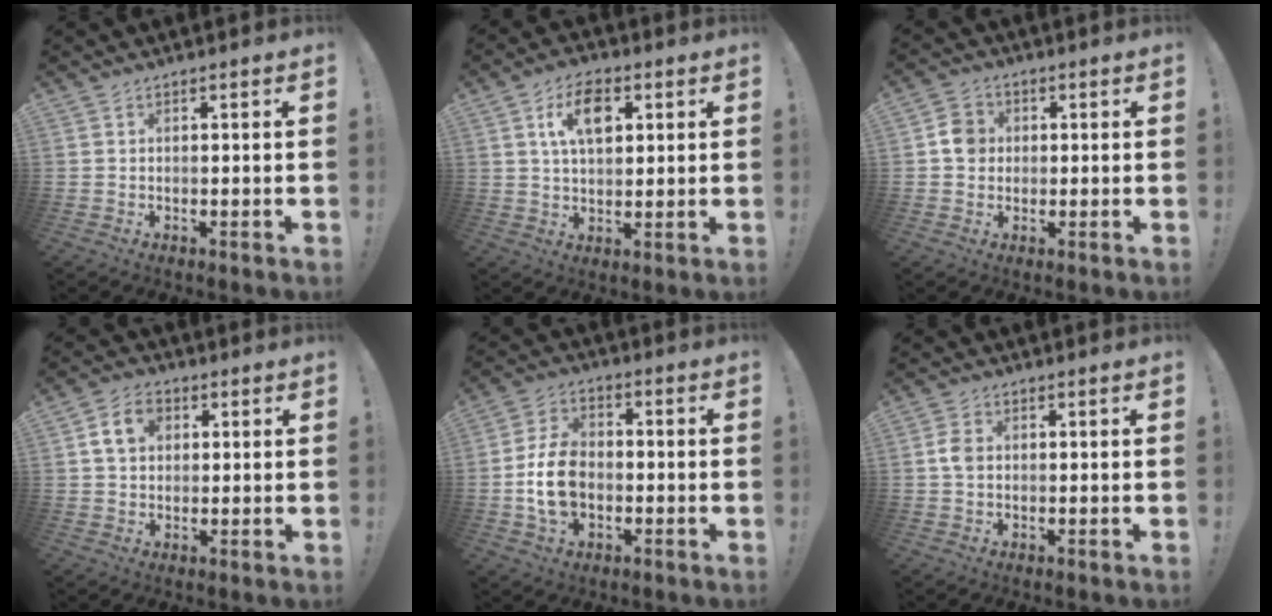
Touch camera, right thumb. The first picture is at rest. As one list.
[{"total": 10.2, "force": [3.5, 6.0, 7.4], "torque": [-0.111, 0.004, 0.061]}, {"total": 5.7, "force": [0.3, 5.1, 2.4], "torque": [-0.033, 0.013, 0.008]}, {"total": 7.9, "force": [2.4, 5.9, 4.7], "torque": [-0.068, 0.008, 0.045]}, {"total": 12.5, "force": [-2.4, 9.0, 8.4], "torque": [-0.162, 0.009, -0.044]}, {"total": 3.5, "force": [-0.1, 2.5, 2.4], "torque": [-0.041, 0.008, 0.000]}]